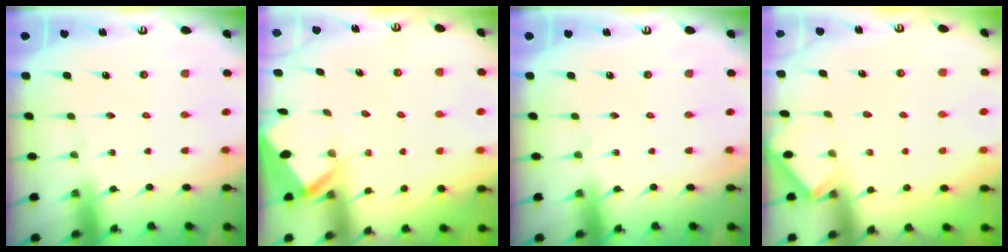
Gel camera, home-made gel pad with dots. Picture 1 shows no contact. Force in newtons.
{"total": 3.5, "press": 3.5, "slide": 0.3}
{"total": 0.0}
{"total": 4.7, "press": 4.6, "slide": 0.5}